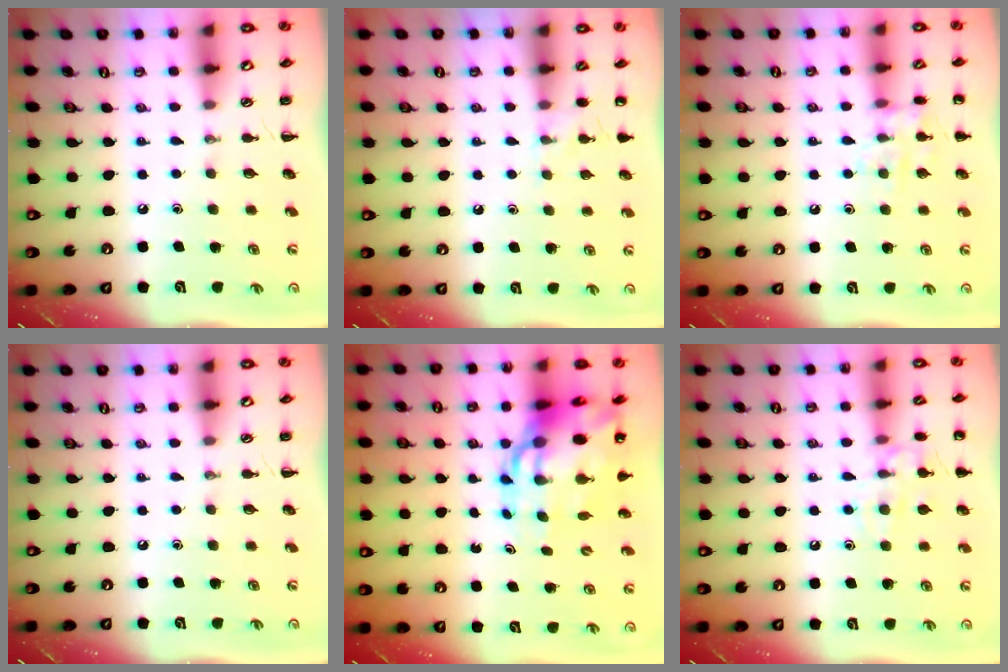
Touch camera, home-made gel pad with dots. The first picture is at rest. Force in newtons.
{"total": 4.8, "press": 4.5, "slide": 1.4}
{"total": 9.7, "press": 9.7, "slide": 0.8}
{"total": 0.0}
{"total": 14.4, "press": 13.9, "slide": 4.0}
{"total": 10.5, "press": 10.4, "slide": 1.0}